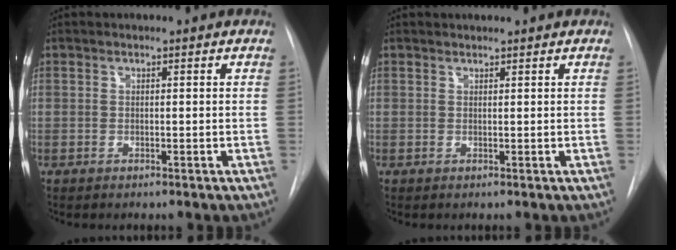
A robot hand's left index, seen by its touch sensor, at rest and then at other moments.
{"total": 2.0, "force": [1.9, 0.5, 0.6], "torque": [-0.008, 0.021, 0.024]}